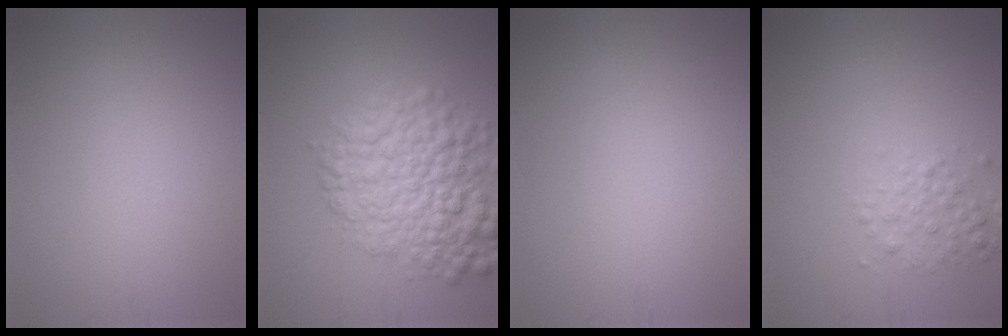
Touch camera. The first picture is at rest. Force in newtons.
{"total": 7.7, "press": 7.7, "slide": 0.2}
{"total": 0.0}
{"total": 2.1, "press": 2.1, "slide": 0.0}